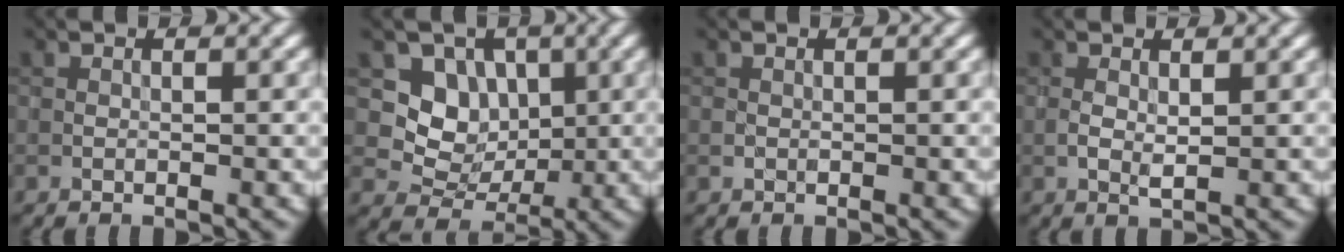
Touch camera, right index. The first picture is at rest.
{"total": 4.2, "force": [1.1, 3.7, 1.7], "torque": [-0.026, -0.003, 0.013]}
{"total": 0.0}
{"total": 0.8, "force": [0.3, 0.1, 0.8], "torque": [-0.017, 0.004, 0.005]}